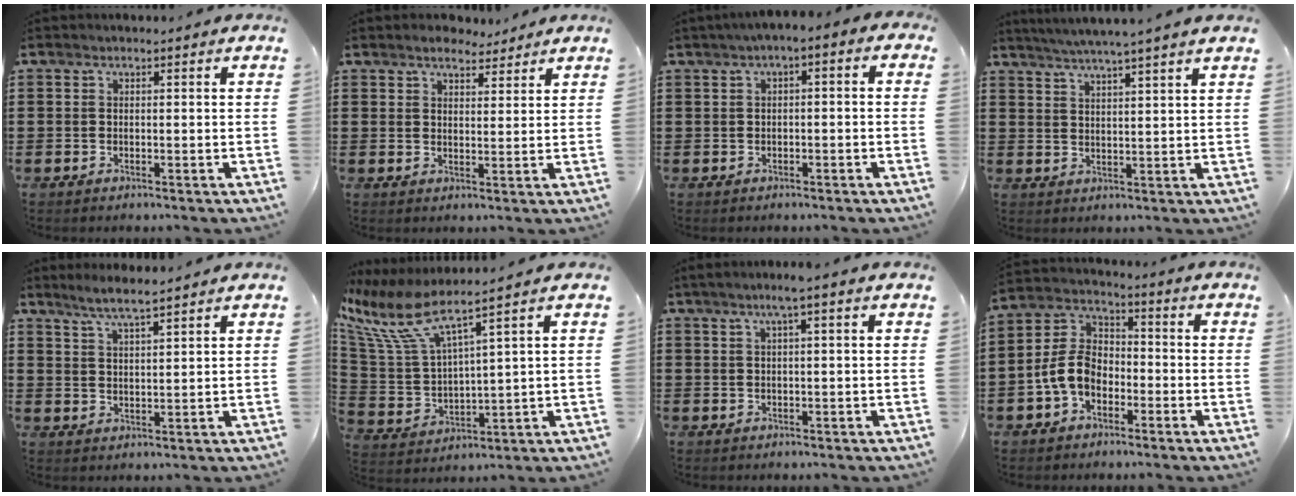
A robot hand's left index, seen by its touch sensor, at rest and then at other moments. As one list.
[{"total": 3.6, "force": [3.3, 1.2, 0.9], "torque": [-0.024, 0.000, 0.062]}, {"total": 2.1, "force": [-1.4, 0.6, 1.4], "torque": [-0.027, 0.005, -0.032]}, {"total": 3.9, "force": [3.5, -1.0, 1.4], "torque": [-0.036, -0.016, 0.060]}, {"total": 4.0, "force": [3.5, 0.0, 1.9], "torque": [-0.047, -0.005, 0.063]}, {"total": 8.7, "force": [6.0, 2.1, 6.0], "torque": [-0.169, -0.045, 0.096]}, {"total": 2.6, "force": [1.2, -0.2, 2.3], "torque": [-0.046, -0.001, 0.020]}, {"total": 7.4, "force": [-2.9, 5.1, 4.5], "torque": [-0.120, 0.010, -0.065]}]